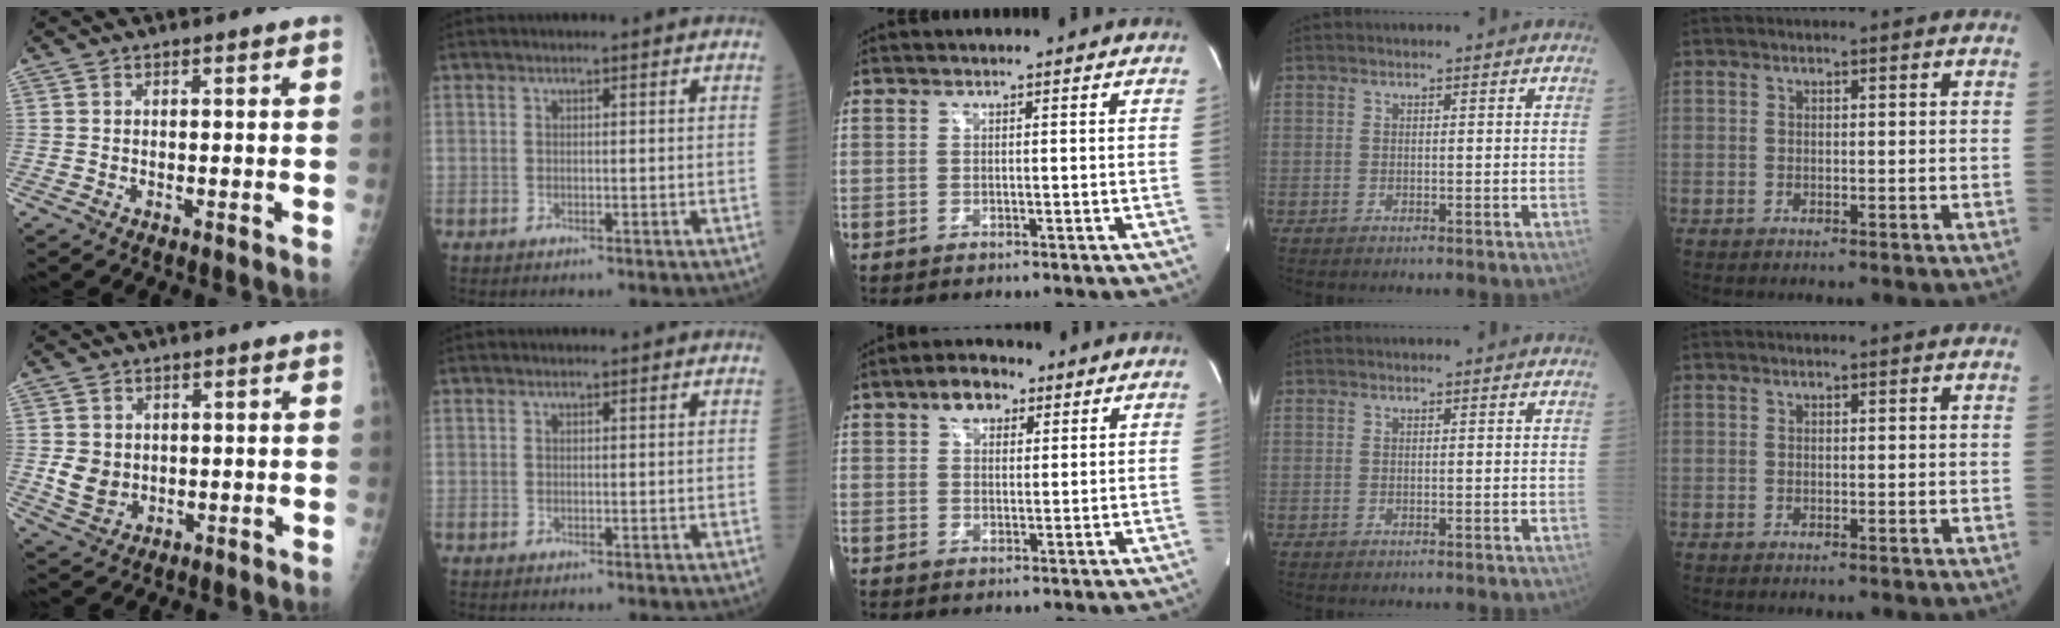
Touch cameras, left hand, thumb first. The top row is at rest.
{"thumb": {"total": 5.3, "force": [0.2, 4.5, 2.8], "torque": [-0.030, -0.005, 0.016]}, "middle": {"total": 4.9, "force": [2.7, 2.9, 3.0], "torque": [-0.051, 0.019, 0.045]}}